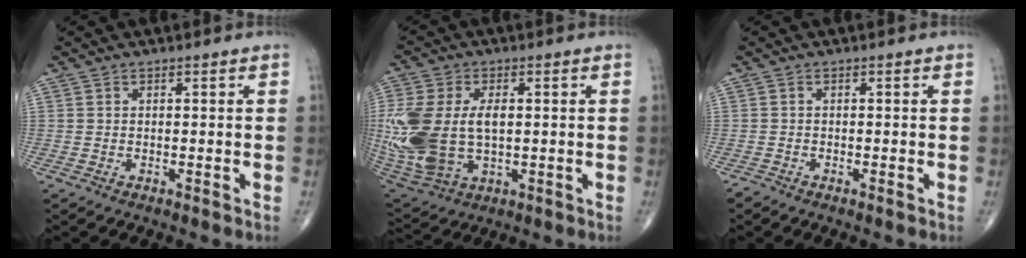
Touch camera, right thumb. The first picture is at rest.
{"total": 20.7, "force": [0.3, 12.6, 16.3], "torque": [-0.392, -0.012, 0.025]}
{"total": 0.8, "force": [-0.7, 0.0, 0.1], "torque": [0.001, -0.003, -0.019]}